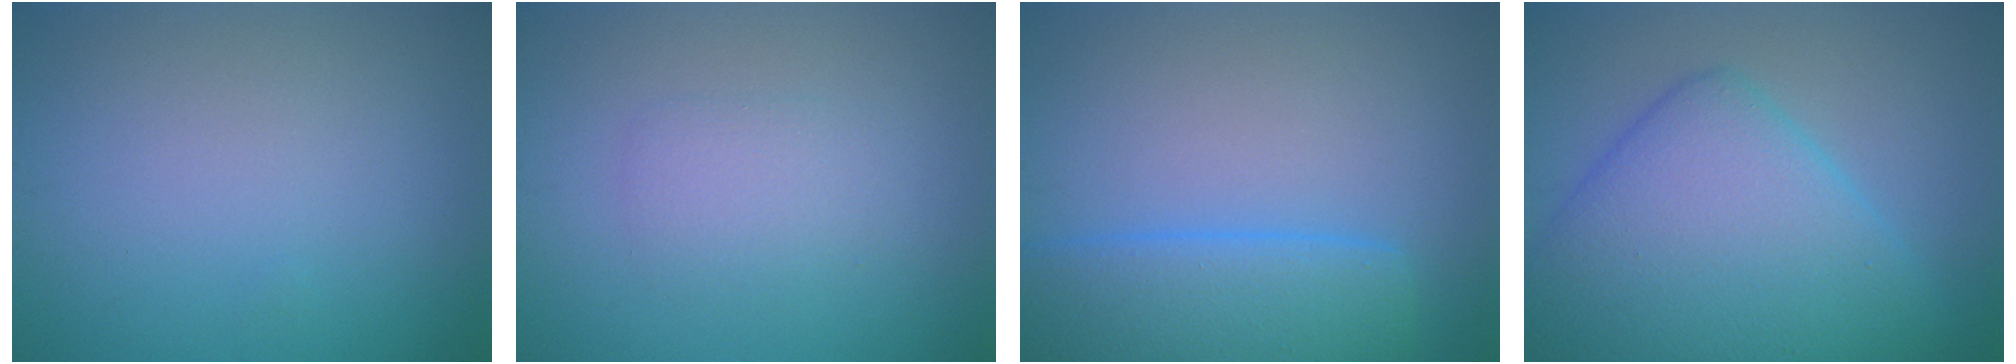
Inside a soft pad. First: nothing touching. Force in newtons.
{"total": 1.9, "press": 1.9, "slide": 0.0}
{"total": 6.6, "press": 6.6, "slide": 0.4}
{"total": 10.1, "press": 10.1, "slide": 0.2}